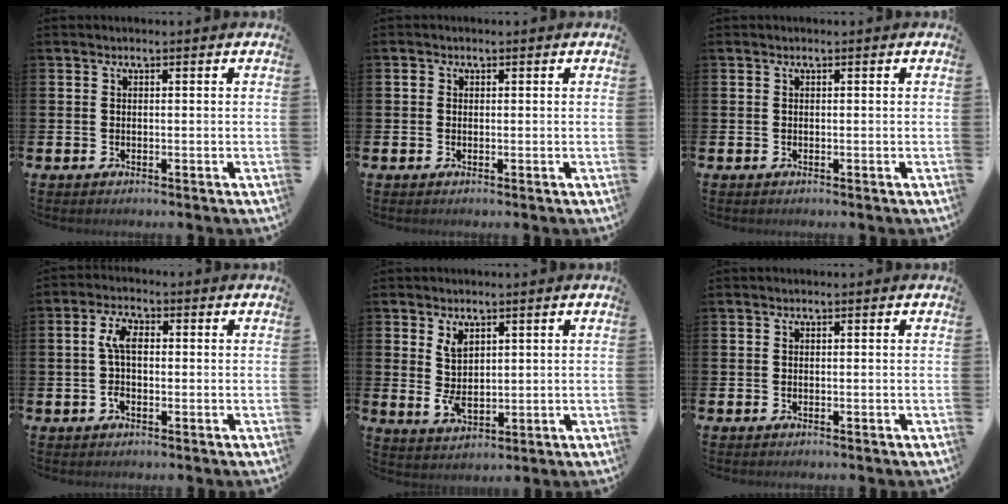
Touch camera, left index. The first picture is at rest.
{"total": 0.8, "force": [0.0, 0.7, 0.4], "torque": [0.000, 0.003, -0.004]}
{"total": 0.0}
{"total": 4.7, "force": [0.2, 2.3, 4.1], "torque": [-0.070, 0.007, 0.000]}
{"total": 3.8, "force": [1.8, 2.3, 2.4], "torque": [-0.036, -0.009, 0.029]}
{"total": 0.0}